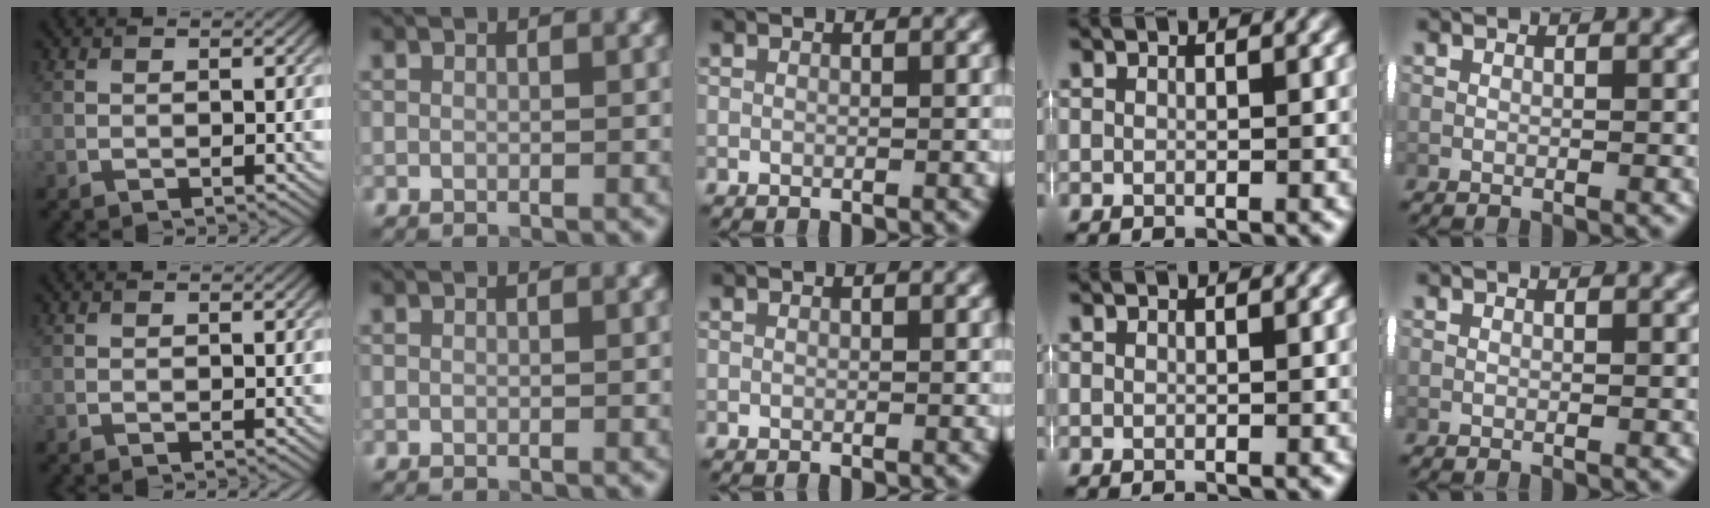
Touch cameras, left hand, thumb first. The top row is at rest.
{}